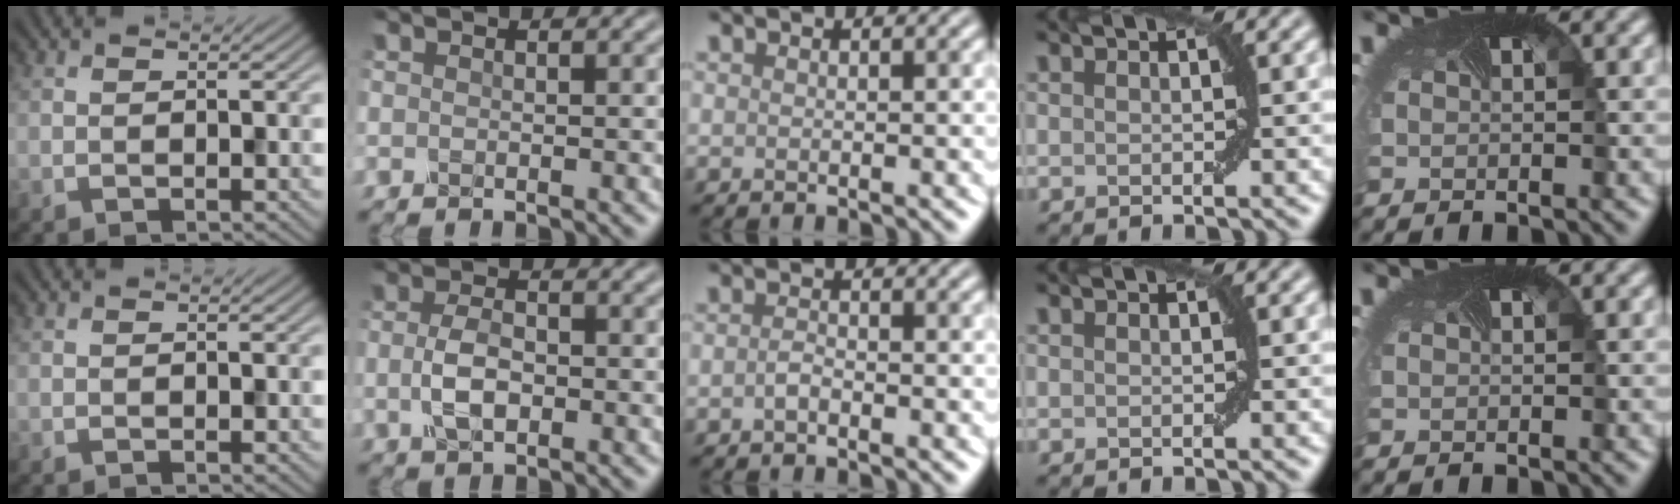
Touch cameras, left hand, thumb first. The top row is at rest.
{"index": {"total": 3.3, "force": [-0.4, 1.8, 2.7], "torque": [-0.057, -0.002, -0.009]}, "middle": {"total": 1.0, "force": [-0.5, 0.4, 0.7], "torque": [-0.017, 0.002, -0.013]}}